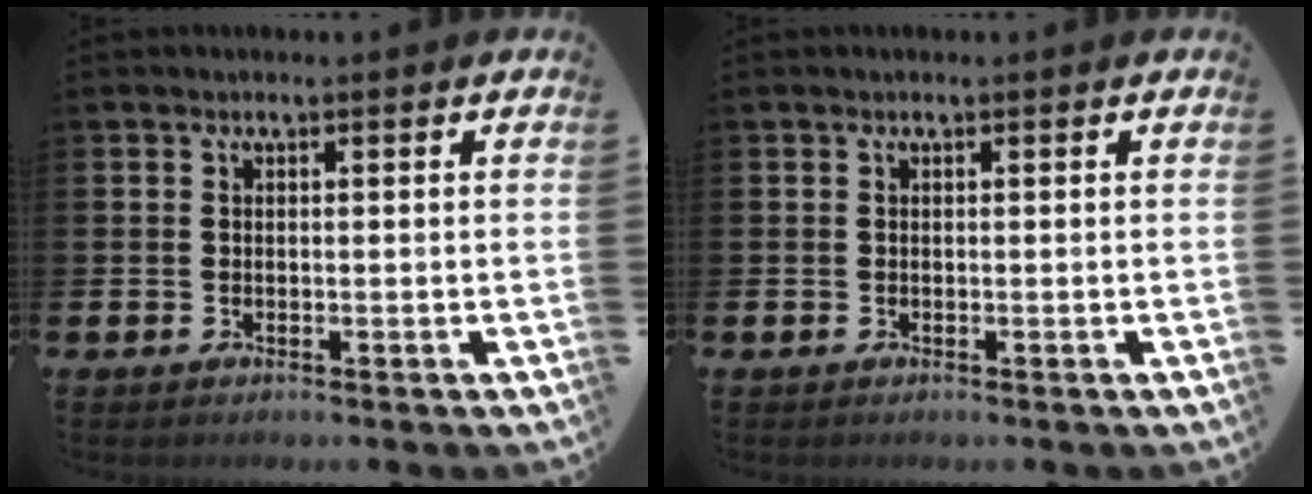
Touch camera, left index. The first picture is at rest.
{"total": 0.0}